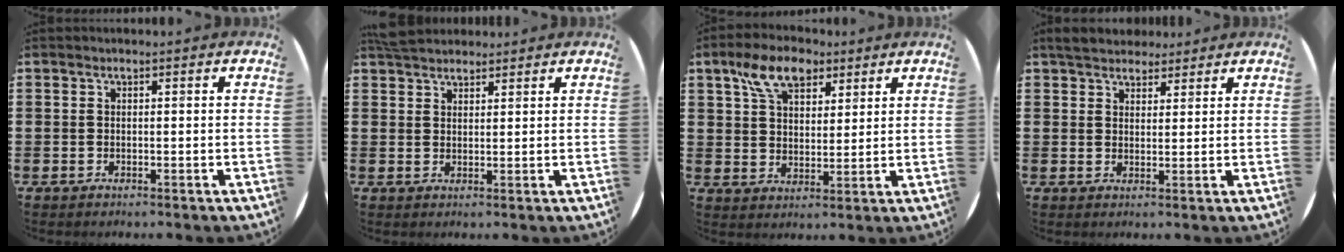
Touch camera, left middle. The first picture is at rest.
{"total": 3.3, "force": [3.1, 1.0, 0.5], "torque": [-0.017, -0.001, 0.061]}
{"total": 8.0, "force": [5.2, 4.5, 4.1], "torque": [-0.075, 0.000, 0.093]}
{"total": 3.8, "force": [3.6, 1.3, 0.5], "torque": [-0.012, -0.005, 0.067]}